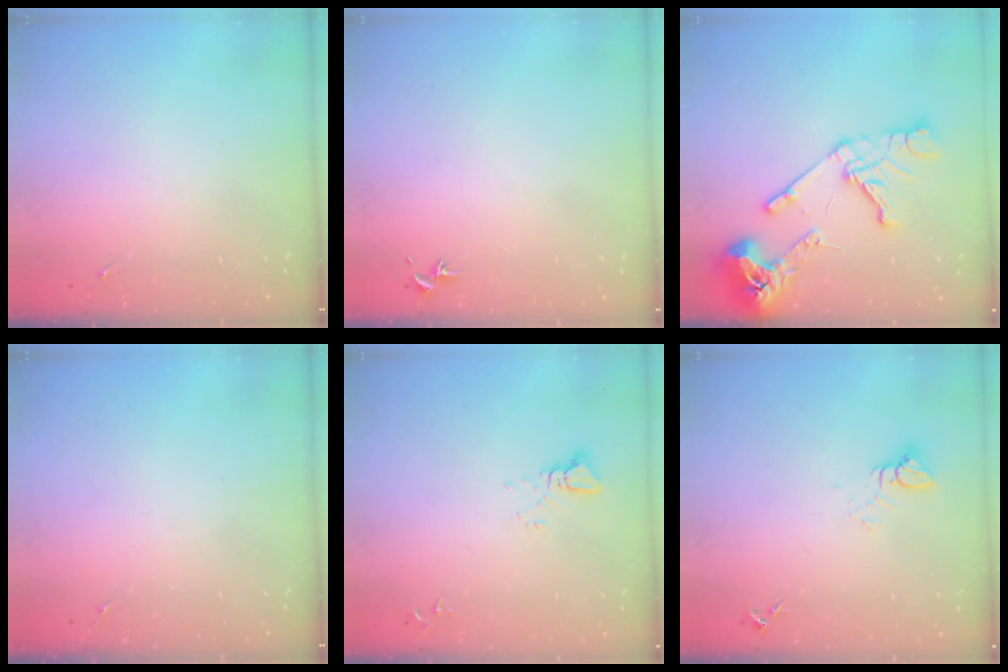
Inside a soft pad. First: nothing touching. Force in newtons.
{"total": 0.7, "press": 0.7, "slide": 0.3}
{"total": 17.0, "press": 16.9, "slide": 1.9}
{"total": 0.0}
{"total": 2.5, "press": 2.5, "slide": 0.1}
{"total": 5.0, "press": 5.0, "slide": 0.4}